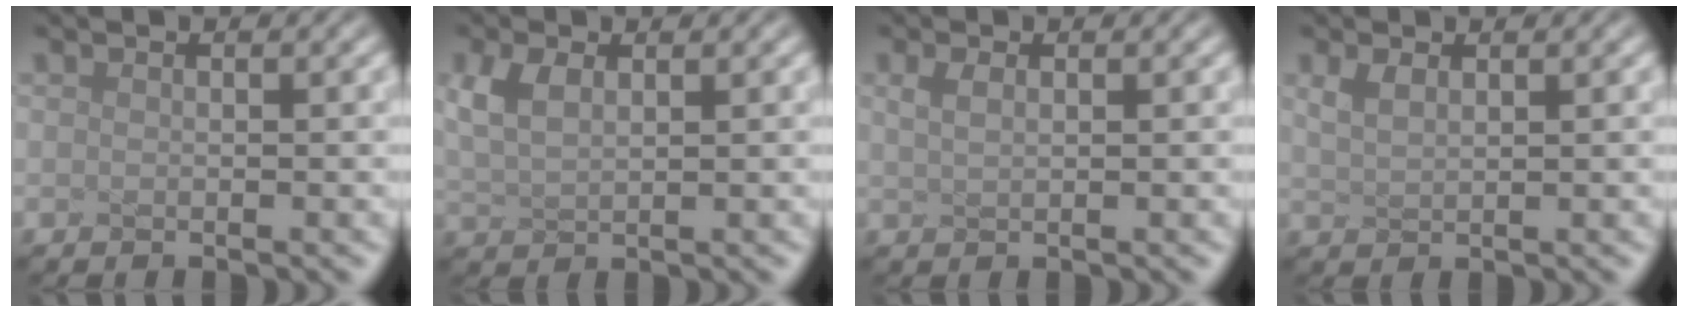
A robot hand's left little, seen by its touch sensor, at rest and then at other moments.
{"total": 3.0, "force": [1.1, 1.6, 2.3], "torque": [-0.061, 0.007, 0.025]}
{"total": 1.2, "force": [0.5, 0.5, 1.0], "torque": [-0.020, 0.002, 0.013]}
{"total": 1.5, "force": [0.8, 0.6, 1.1], "torque": [-0.027, 0.001, 0.021]}